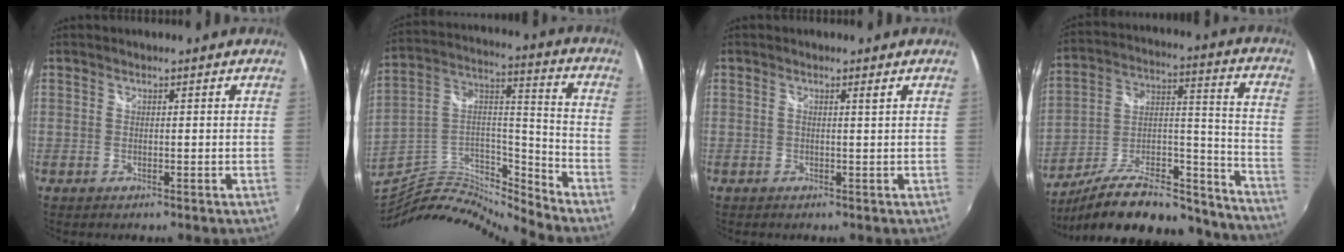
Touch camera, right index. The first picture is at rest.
{"total": 14.6, "force": [-14.4, -0.4, 2.5], "torque": [-0.046, 0.029, -0.287]}
{"total": 0.7, "force": [0.3, -0.3, 0.6], "torque": [-0.012, -0.003, 0.003]}
{"total": 28.2, "force": [-22.0, 10.2, 14.6], "torque": [-0.229, 0.028, -0.312]}